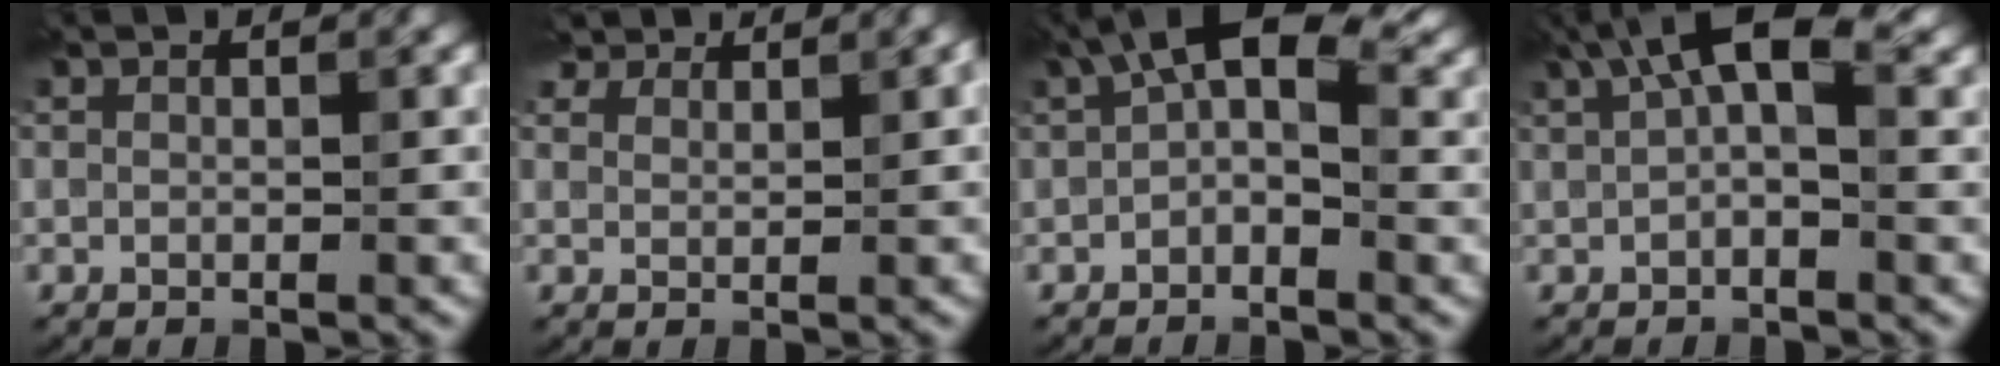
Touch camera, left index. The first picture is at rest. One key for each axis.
{"total": 4.3, "fx": 3.6, "fy": 1.9, "fz": 1.6, "tx": -0.038, "ty": 0.006, "tz": 0.060}
{"total": 6.1, "fx": 1.1, "fy": 3.0, "fz": 5.2, "tx": -0.079, "ty": 0.021, "tz": 0.004}
{"total": 5.9, "fx": 2.2, "fy": 2.2, "fz": 5.0, "tx": -0.081, "ty": 0.012, "tz": 0.026}